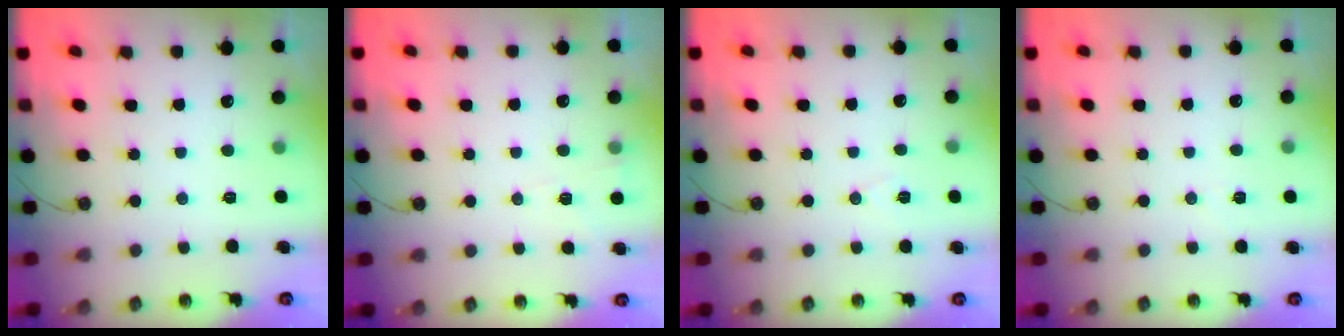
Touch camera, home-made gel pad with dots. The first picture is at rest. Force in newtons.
{"total": 4.6, "press": 4.5, "slide": 0.5}
{"total": 6.0, "press": 4.0, "slide": 4.5}
{"total": 4.4, "press": 4.1, "slide": 1.6}